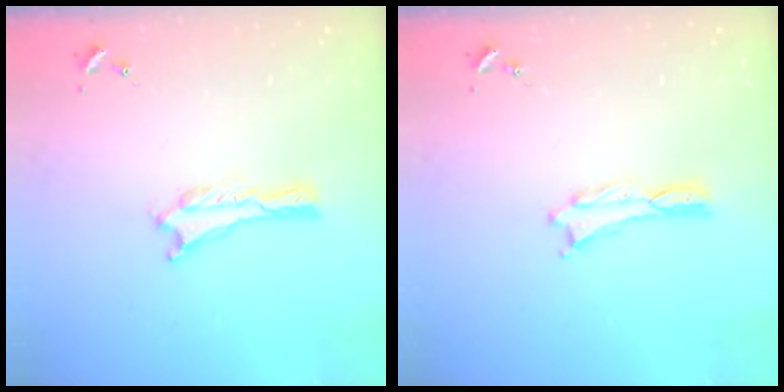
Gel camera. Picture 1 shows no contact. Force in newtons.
{"total": 0.0}